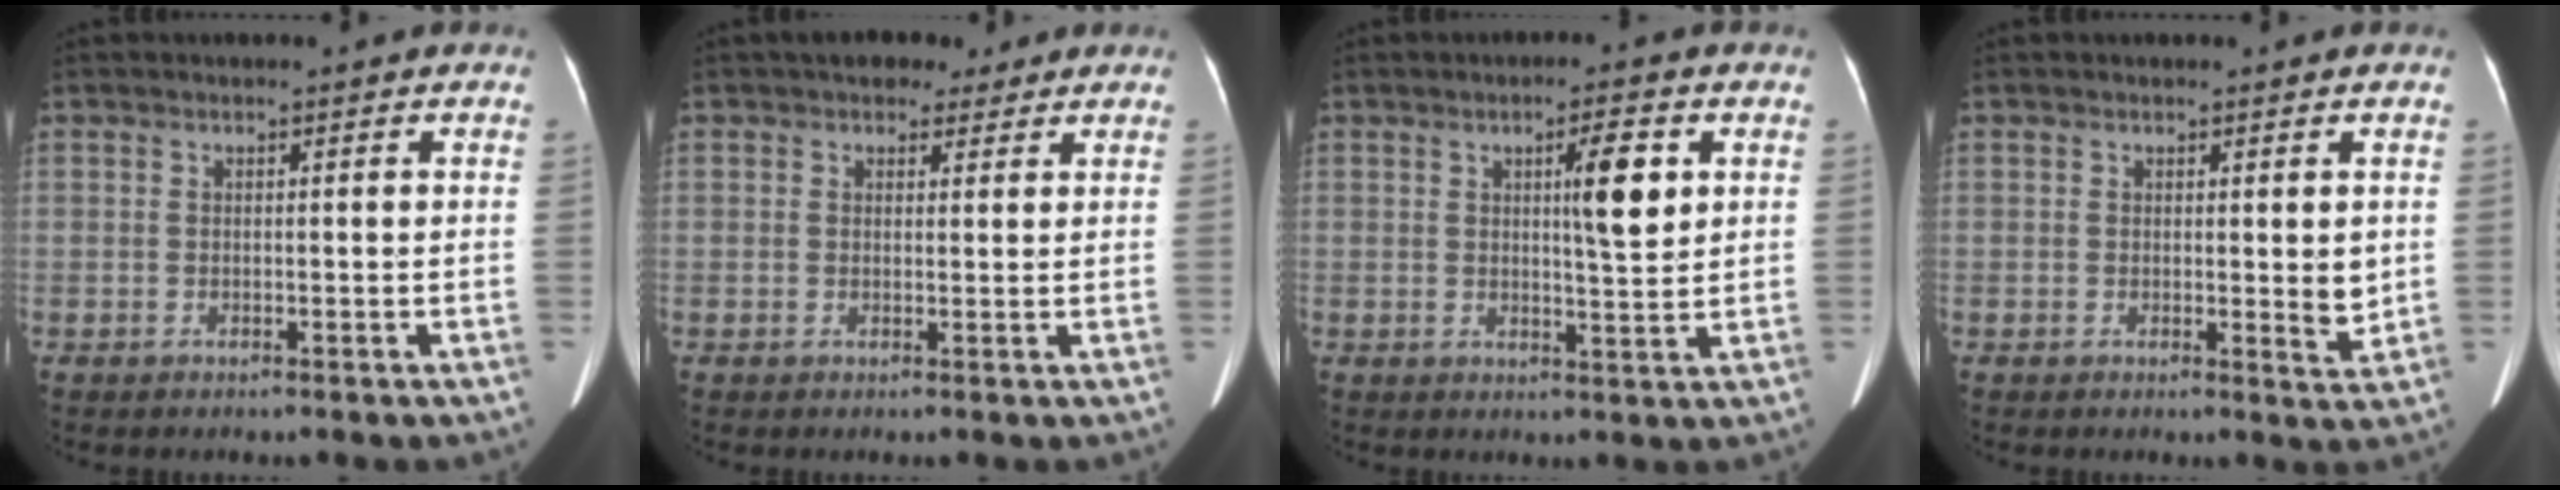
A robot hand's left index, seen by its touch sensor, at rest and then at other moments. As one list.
[{"total": 4.2, "force": [3.1, 2.4, 1.4], "torque": [-0.013, 0.013, 0.045]}, {"total": 5.8, "force": [1.8, 0.7, 5.5], "torque": [-0.084, 0.001, 0.026]}, {"total": 2.5, "force": [0.4, 0.7, 2.4], "torque": [-0.029, -0.008, 0.006]}]